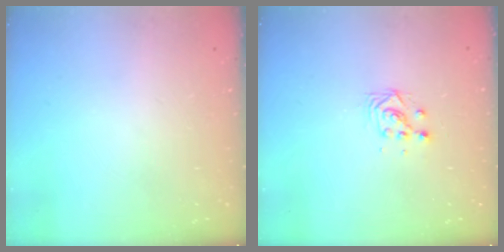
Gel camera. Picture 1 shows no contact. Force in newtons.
{"total": 3.6, "press": 3.6, "slide": 0.1}